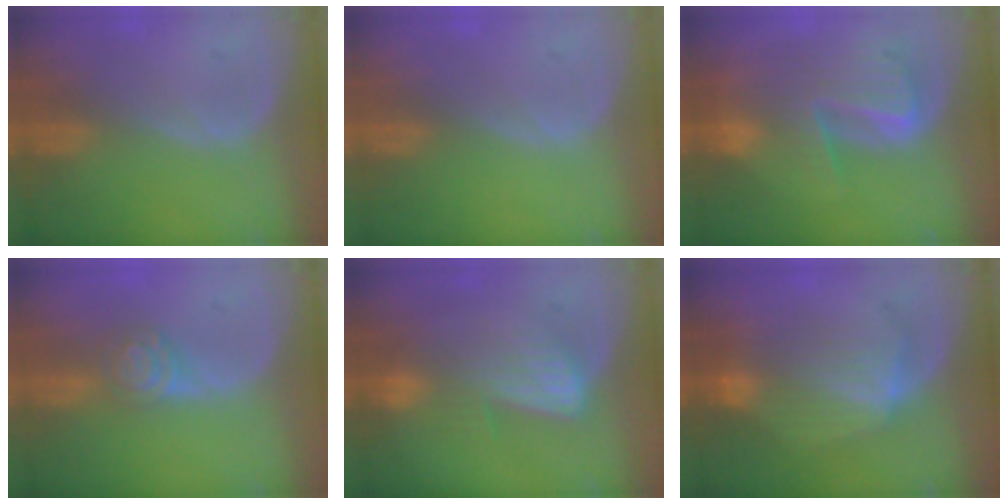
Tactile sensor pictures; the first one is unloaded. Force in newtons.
{"total": 0.0}
{"total": 9.8, "press": 8.5, "slide": 4.9}
{"total": 4.3, "press": 3.9, "slide": 1.7}
{"total": 7.0, "press": 5.9, "slide": 3.8}
{"total": 8.8, "press": 8.1, "slide": 3.6}